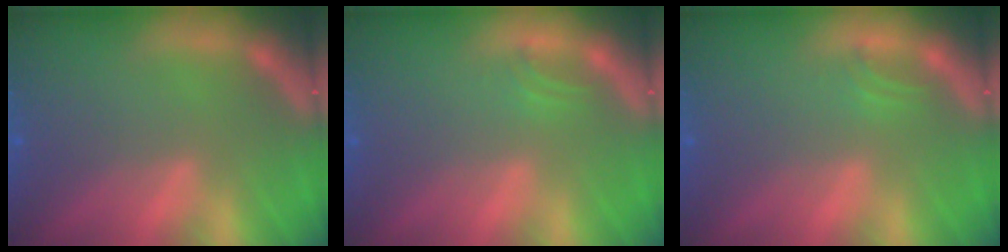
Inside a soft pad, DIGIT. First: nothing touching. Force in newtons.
{"total": 0.9}
{"total": 0.9}